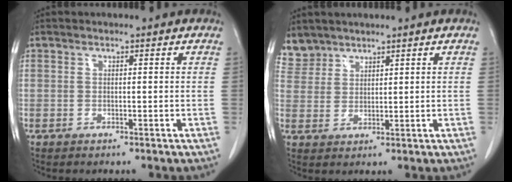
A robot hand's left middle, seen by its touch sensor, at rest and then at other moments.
{"total": 3.8, "force": [3.4, 1.5, -0.6], "torque": [0.015, 0.008, 0.074]}